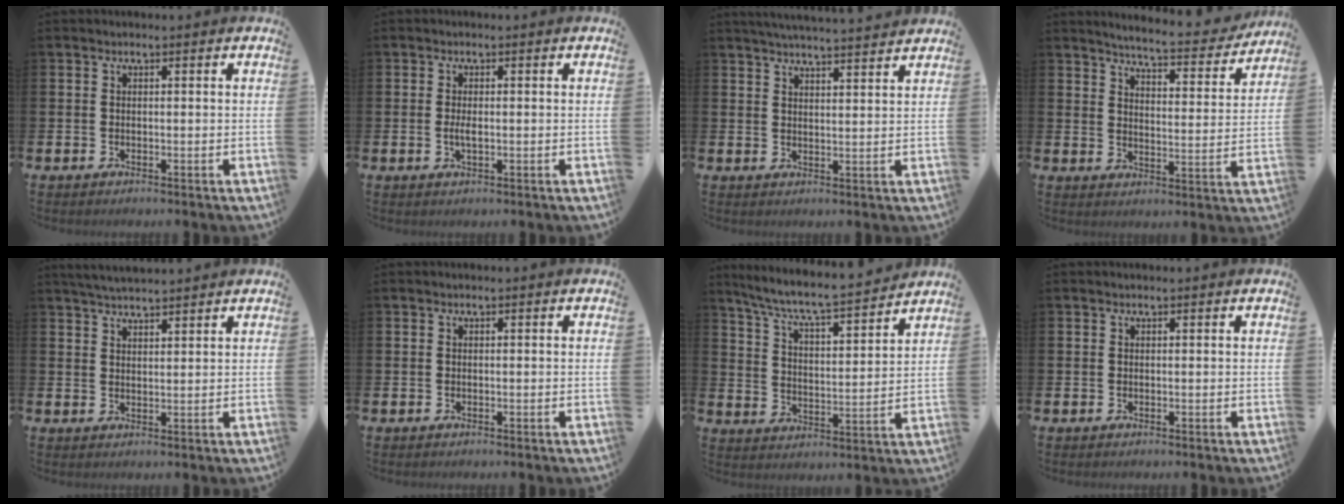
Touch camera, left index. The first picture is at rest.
{"total": 1.9, "force": [-0.1, 0.7, 1.7], "torque": [-0.028, -0.001, -0.004]}
{"total": 4.2, "force": [4.1, -0.6, 0.4], "torque": [-0.018, -0.025, 0.073]}
{"total": 5.4, "force": [5.2, 0.3, 1.4], "torque": [-0.044, -0.039, 0.085]}
{"total": 4.0, "force": [3.9, 0.2, 0.8], "torque": [-0.022, -0.014, 0.071]}
{"total": 0.0}
{"total": 7.2, "force": [6.7, 0.4, 2.5], "torque": [-0.082, -0.052, 0.112]}
{"total": 0.0}